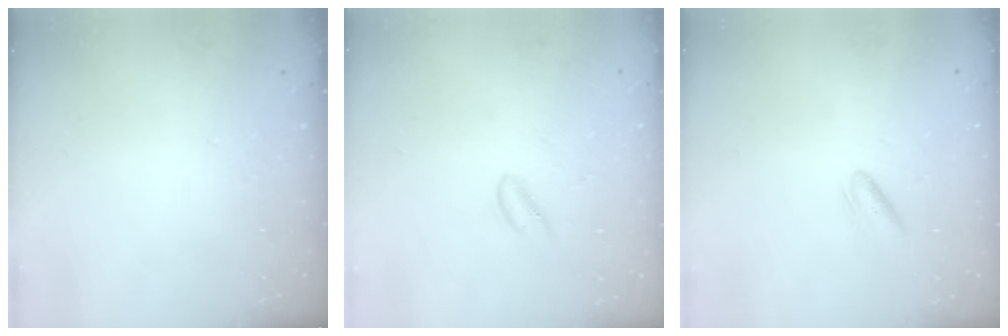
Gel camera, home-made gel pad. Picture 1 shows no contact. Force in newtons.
{"total": 0.5, "press": 0.4, "slide": 0.4}
{"total": 4.4, "press": 4.1, "slide": 1.5}